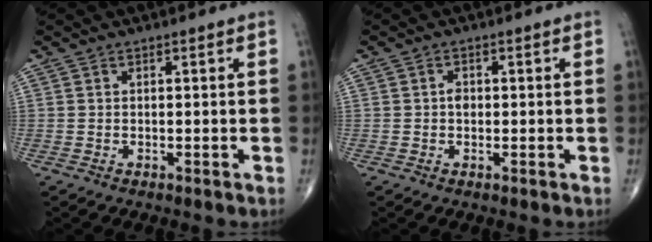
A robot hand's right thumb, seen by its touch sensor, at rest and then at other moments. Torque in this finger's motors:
{"motor_torque": [0.50, 0.43, 0.10, -0.26, 0.04]}